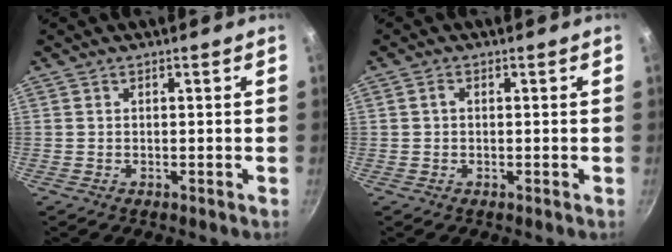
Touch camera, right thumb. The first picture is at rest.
{"total": 1.1, "force": [0.1, 0.8, 0.7], "torque": [-0.012, 0.007, 0.001]}